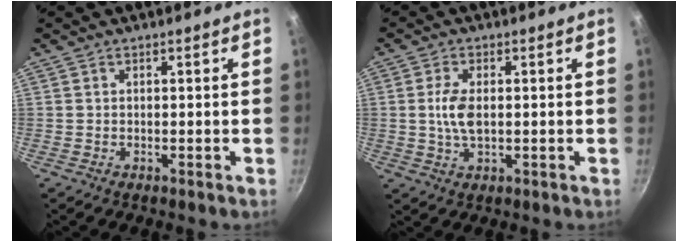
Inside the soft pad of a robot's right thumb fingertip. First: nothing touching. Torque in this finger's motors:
{"motor_torque": [0.73, 1.16, 0.80, -0.43, 0.05]}